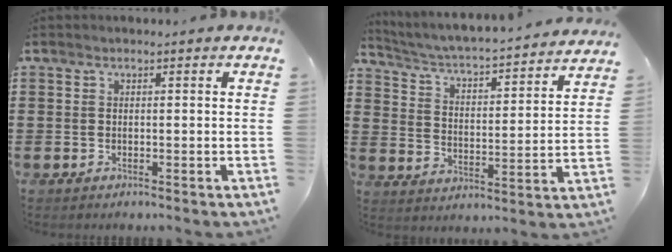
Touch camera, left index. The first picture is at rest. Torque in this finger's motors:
{"motor_torque": [1.11, -1.03, 0.14, 0.03]}